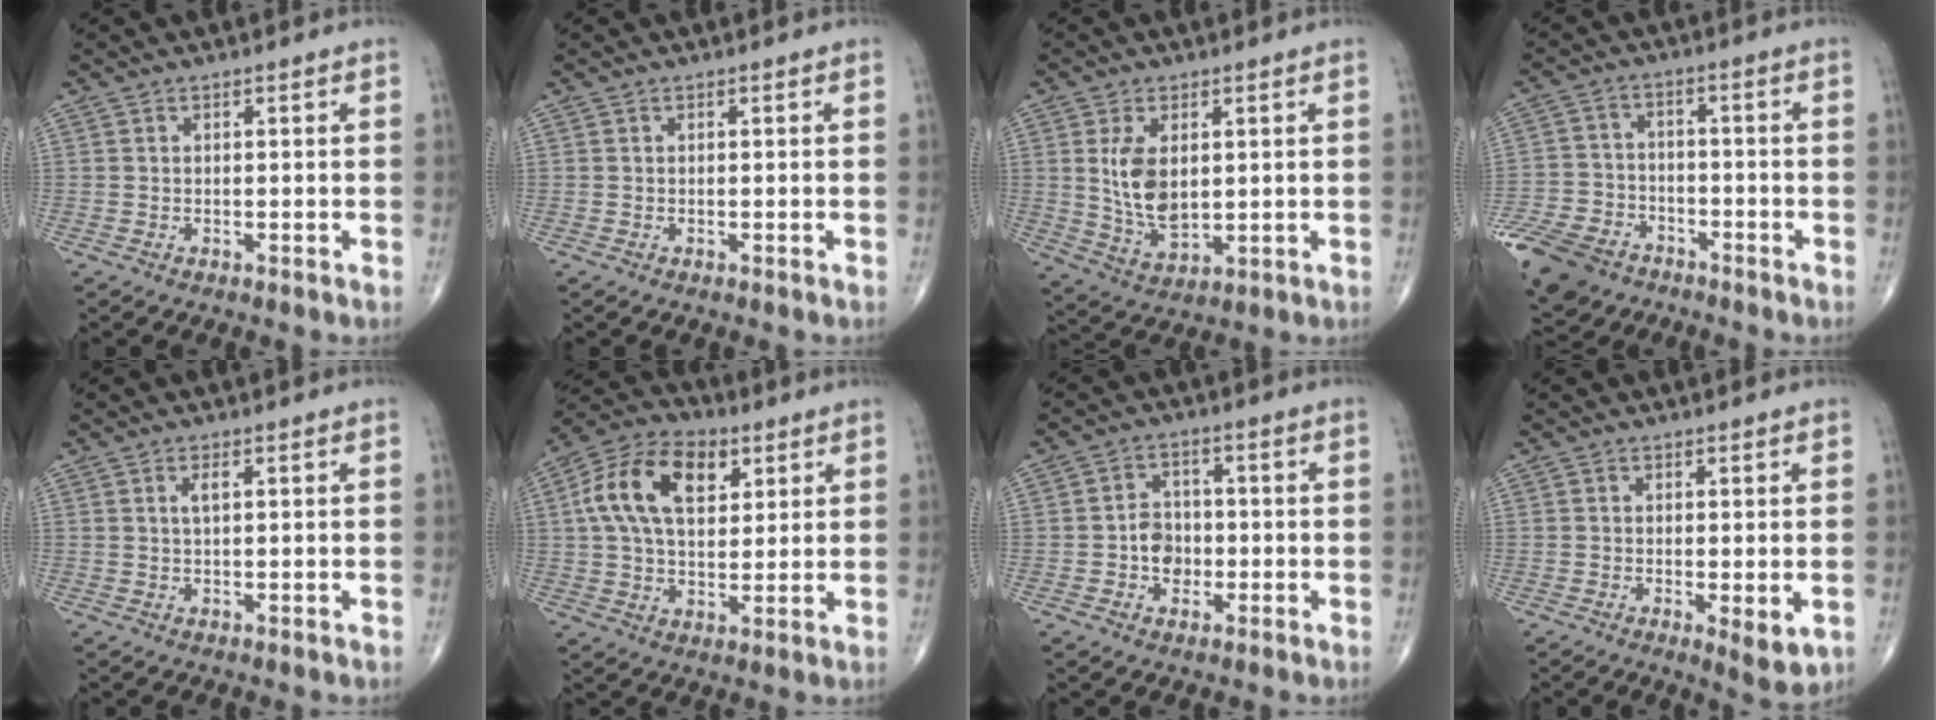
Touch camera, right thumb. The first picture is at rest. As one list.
[{"total": 0.0}, {"total": 9.0, "force": [1.6, 5.0, 7.3], "torque": [-0.129, -0.017, 0.045]}, {"total": 14.0, "force": [-8.8, 9.2, 5.8], "torque": [-0.124, 0.025, -0.157]}, {"total": 1.8, "force": [0.6, 0.6, 1.6], "torque": [-0.028, 0.002, 0.011]}, {"total": 15.6, "force": [4.9, 9.5, 11.4], "torque": [-0.189, 0.005, 0.080]}, {"total": 5.4, "force": [-1.2, 4.4, 3.0], "torque": [-0.018, 0.013, -0.026]}, {"total": 4.5, "force": [-1.0, 1.5, 4.1], "torque": [-0.061, -0.014, -0.013]}]